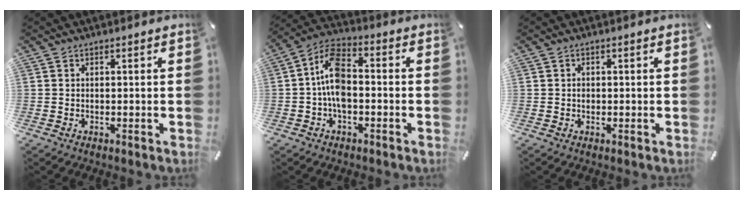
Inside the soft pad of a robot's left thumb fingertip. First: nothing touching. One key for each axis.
{"total": 9.6, "fx": -1.8, "fy": 5.3, "fz": 7.8, "tx": -0.157, "ty": 0.018, "tz": -0.032}
{"total": 1.0, "fx": -0.1, "fy": 0.9, "fz": 0.5, "tx": -0.010, "ty": 0.004, "tz": -0.003}